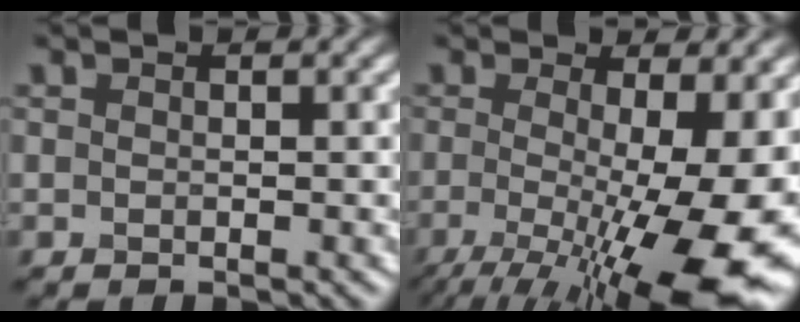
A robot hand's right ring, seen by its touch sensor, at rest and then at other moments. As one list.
[{"total": 15.2, "force": [-3.0, 5.0, 14.0], "torque": [-0.205, -0.028, -0.035]}]